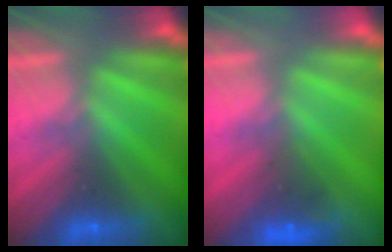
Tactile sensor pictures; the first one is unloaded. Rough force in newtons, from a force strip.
{"total": 4.8}